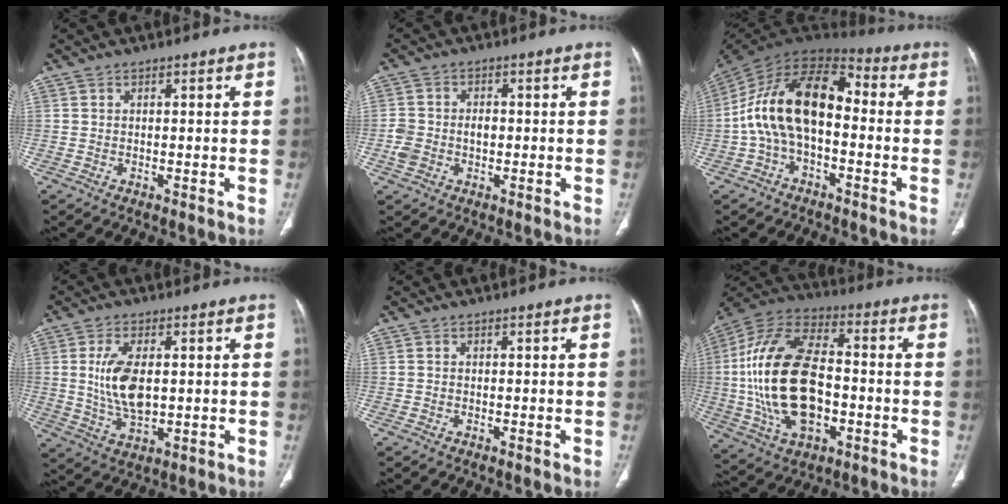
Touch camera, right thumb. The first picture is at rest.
{"total": 4.4, "force": [-0.9, 3.7, 2.2], "torque": [-0.038, 0.016, -0.014]}
{"total": 17.5, "force": [-1.2, 9.9, 14.4], "torque": [-0.252, 0.052, -0.032]}
{"total": 9.6, "force": [0.9, 4.9, 8.2], "torque": [-0.162, -0.011, 0.025]}
{"total": 0.0}
{"total": 24.3, "force": [-2.2, 13.8, 19.9], "torque": [-0.390, 0.016, -0.035]}